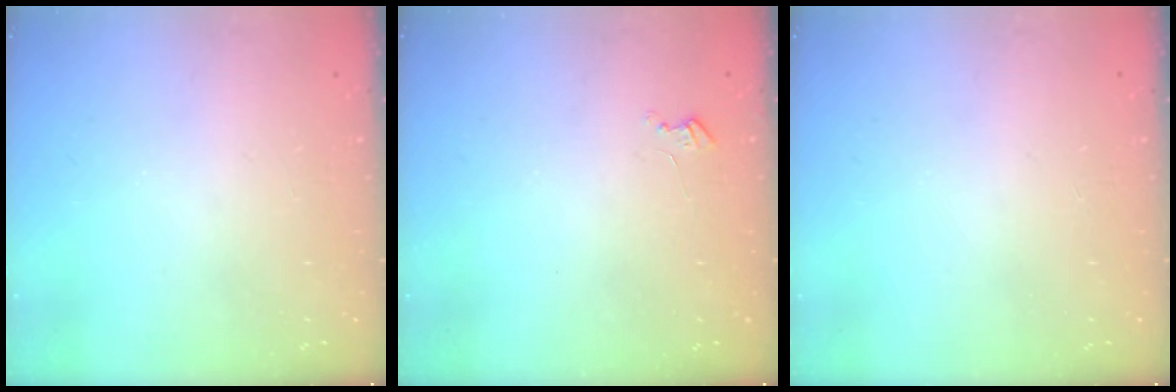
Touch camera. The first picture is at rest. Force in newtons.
{"total": 2.7, "press": 2.7, "slide": 0.3}
{"total": 0.0}